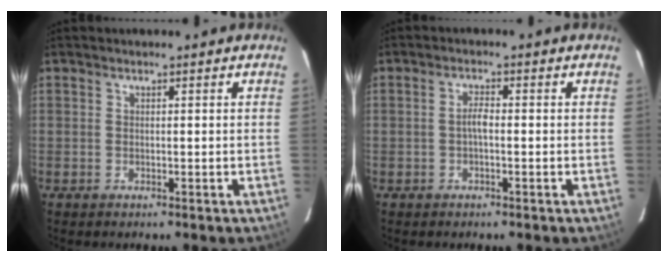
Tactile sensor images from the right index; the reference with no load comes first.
{"total": 1.9, "force": [-0.5, 0.5, 1.7], "torque": [-0.034, 0.007, -0.011]}